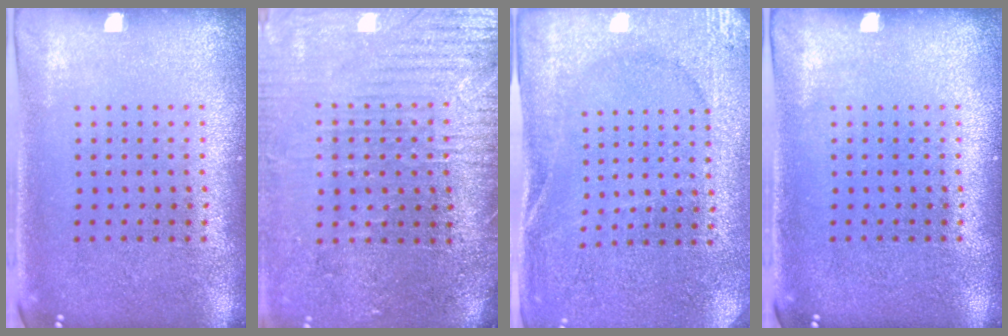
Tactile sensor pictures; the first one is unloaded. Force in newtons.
{"total": 3.6, "press": 3.3, "slide": 1.5}
{"total": 2.7, "press": 2.6, "slide": 0.4}
{"total": 0.0}